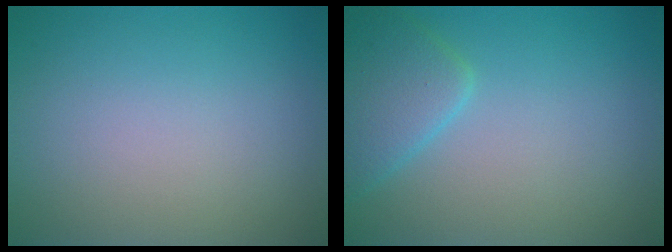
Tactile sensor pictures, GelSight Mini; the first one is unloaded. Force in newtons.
{"total": 3.4, "press": 3.4, "slide": 0.1}